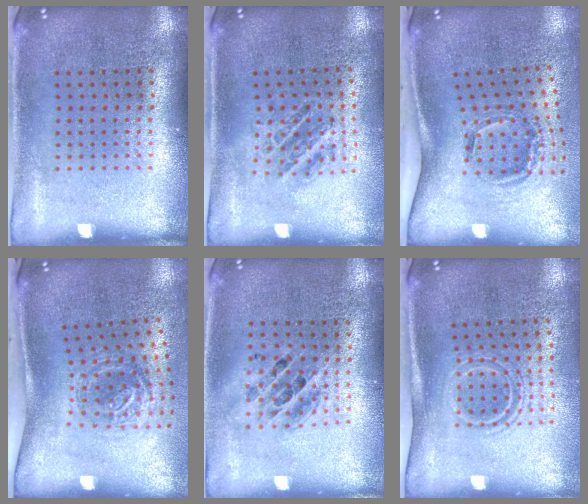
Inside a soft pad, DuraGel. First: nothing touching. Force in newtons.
{"total": 1.0, "press": 1.0, "slide": 0.1}
{"total": 2.1, "press": 1.2, "slide": 1.7}
{"total": 1.9, "press": 1.2, "slide": 1.4}
{"total": 1.4, "press": 1.3, "slide": 0.7}
{"total": 1.6, "press": 1.0, "slide": 1.2}